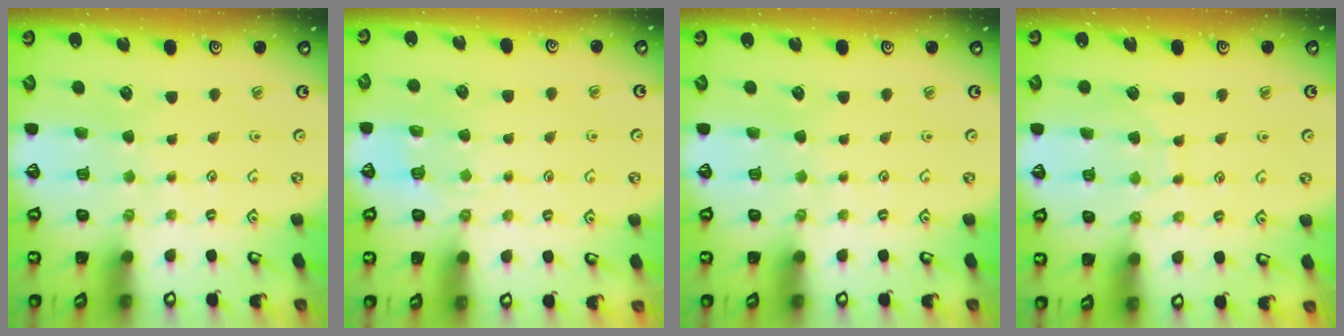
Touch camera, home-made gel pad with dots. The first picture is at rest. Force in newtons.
{"total": 3.0, "press": 2.6, "slide": 1.5}
{"total": 0.0}
{"total": 7.8, "press": 7.8, "slide": 0.4}